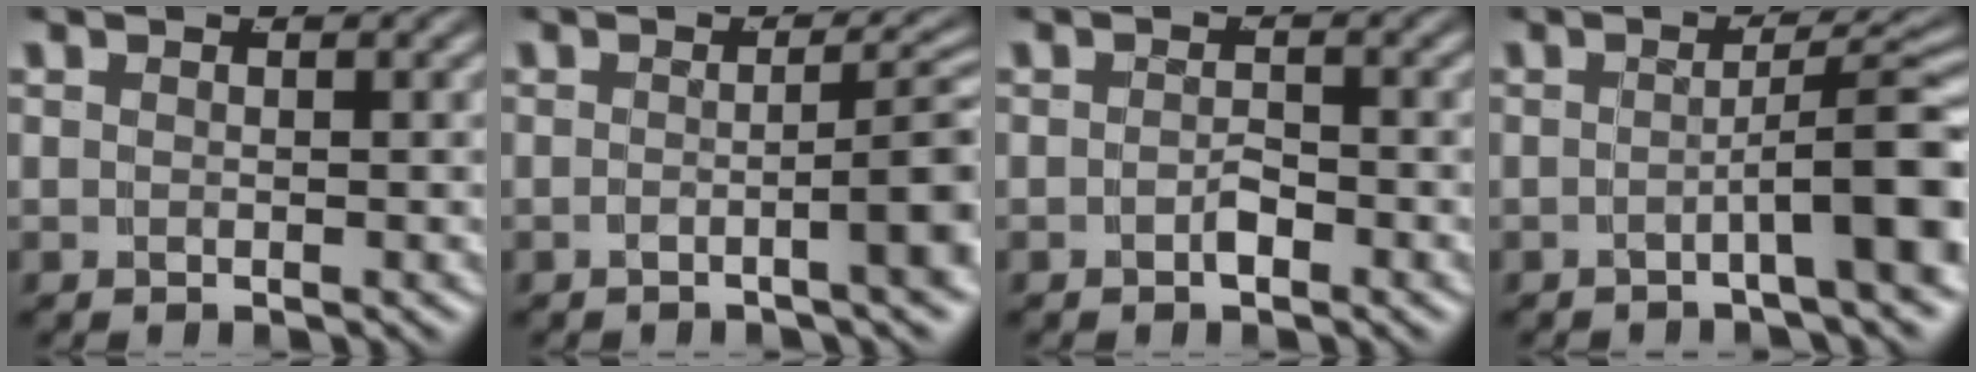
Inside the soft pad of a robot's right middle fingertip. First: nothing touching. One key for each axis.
{"total": 4.4, "fx": -1.6, "fy": 0.6, "fz": 4.1, "tx": -0.048, "ty": 0.000, "tz": -0.024}
{"total": 1.2, "fx": -0.8, "fy": 0.4, "fz": 0.8, "tx": -0.009, "ty": -0.001, "tz": -0.016}
{"total": 5.9, "fx": -2.1, "fy": 0.8, "fz": 5.4, "tx": -0.056, "ty": 0.008, "tz": -0.033}